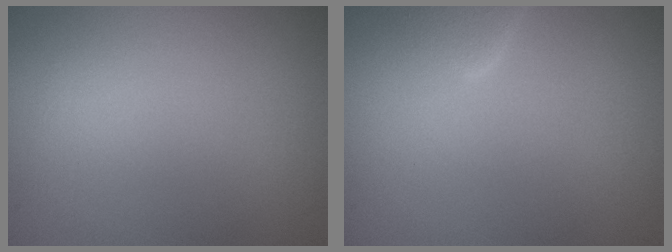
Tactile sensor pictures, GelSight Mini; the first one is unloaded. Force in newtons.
{"total": 1.9, "press": 1.9, "slide": 0.1}